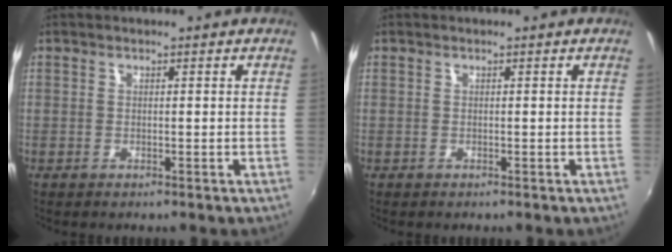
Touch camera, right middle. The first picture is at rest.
{"total": 0.0}